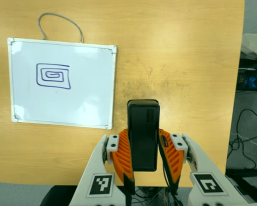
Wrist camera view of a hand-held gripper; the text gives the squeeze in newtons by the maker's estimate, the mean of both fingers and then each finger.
{"total": 5.9, "left": 4.2, "right": 7.7}